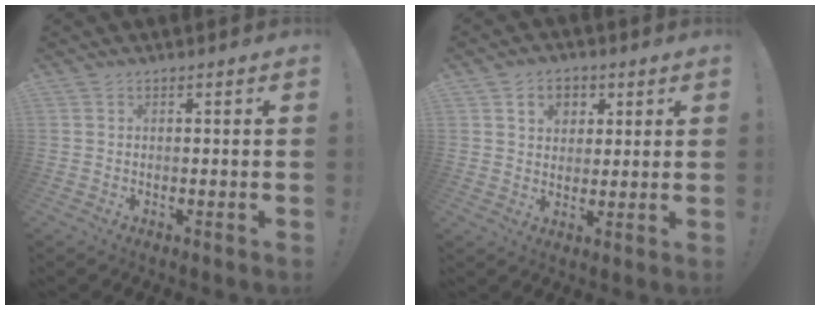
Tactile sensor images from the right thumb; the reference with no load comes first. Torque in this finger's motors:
{"motor_torque": [-0.11, 0.11, 0.00, 0.00, 0.00]}